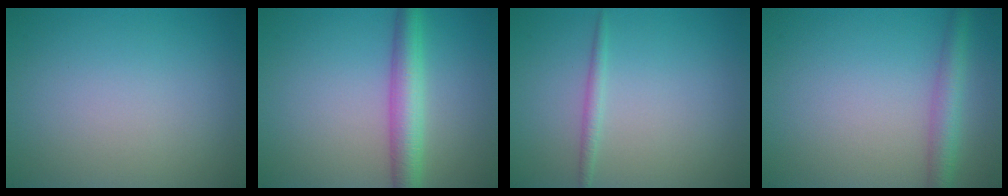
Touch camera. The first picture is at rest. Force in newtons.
{"total": 4.2, "press": 4.2, "slide": 0.1}
{"total": 1.1, "press": 1.1, "slide": 0.1}
{"total": 3.0, "press": 3.0, "slide": 0.1}